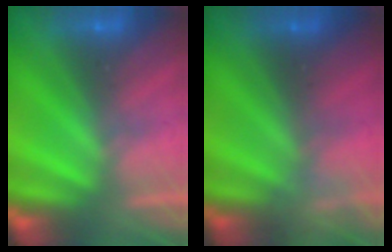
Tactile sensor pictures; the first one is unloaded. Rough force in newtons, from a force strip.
{"total": 2.3}